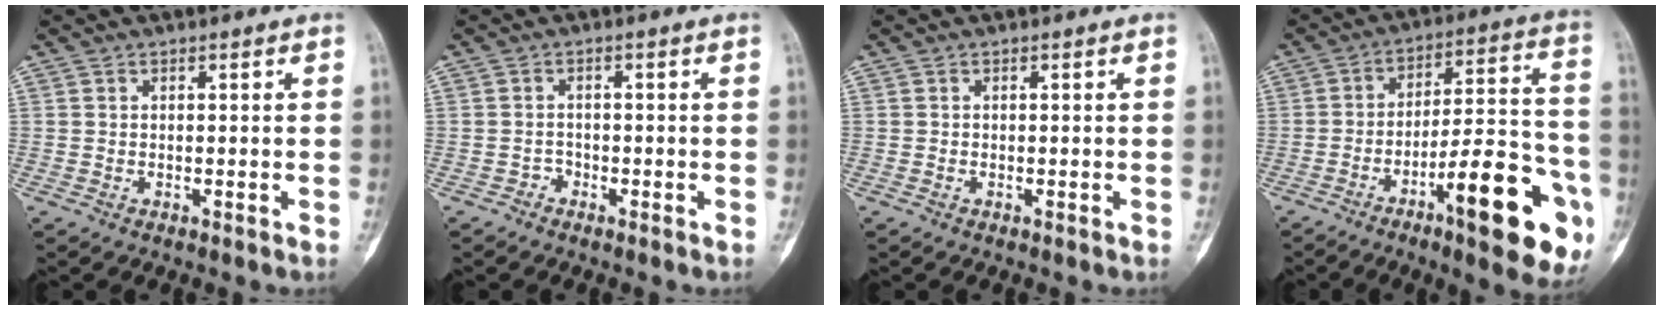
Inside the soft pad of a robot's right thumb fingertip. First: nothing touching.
{"total": 1.3, "force": [-0.9, 0.9, 0.0], "torque": [0.005, 0.005, -0.023]}
{"total": 0.0}
{"total": 21.5, "force": [-9.4, 5.6, 18.5], "torque": [-0.230, 0.052, -0.135]}